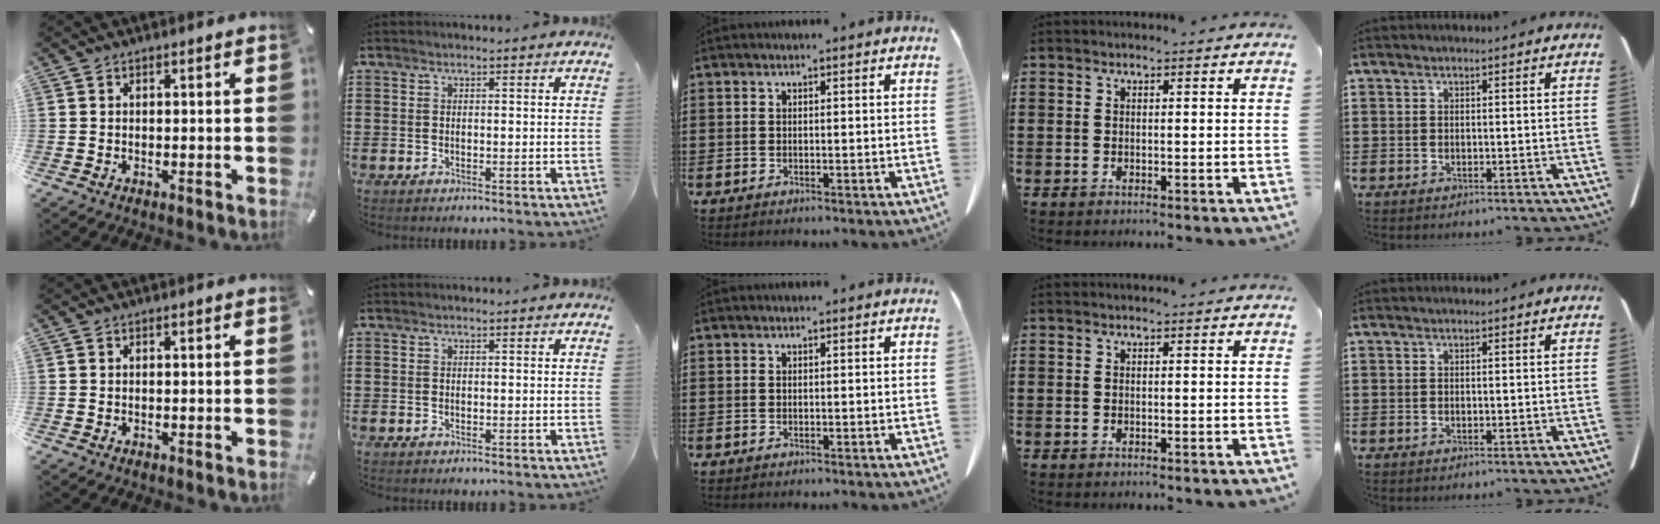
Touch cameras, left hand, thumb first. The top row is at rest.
{}